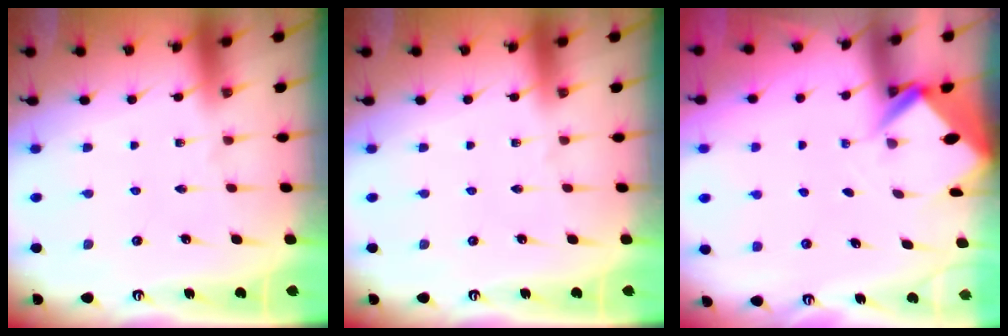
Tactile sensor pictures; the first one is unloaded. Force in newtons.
{"total": 0.0}
{"total": 2.8, "press": 2.8, "slide": 0.1}